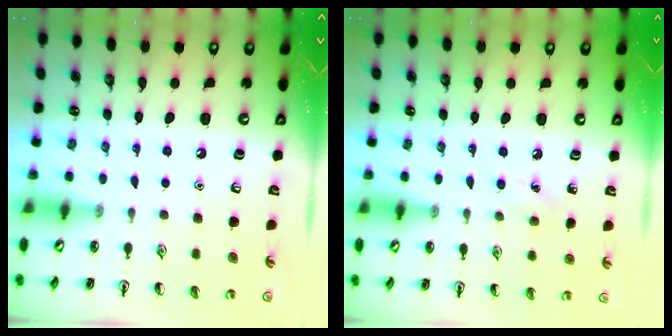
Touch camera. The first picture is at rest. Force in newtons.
{"total": 5.9, "press": 5.7, "slide": 1.6}